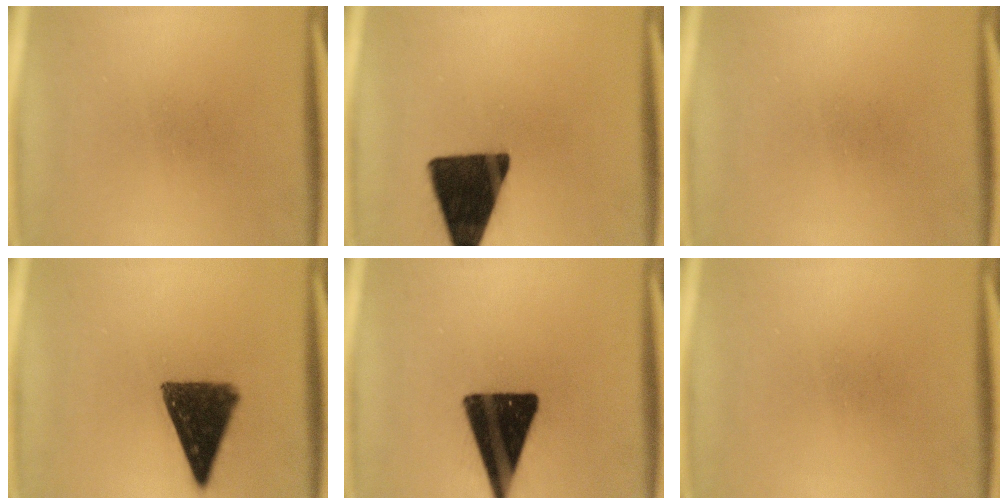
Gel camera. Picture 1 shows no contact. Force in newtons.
{"total": 16.8}
{"total": 0.0}
{"total": 12.4}
{"total": 19.1}
{"total": 0.0}